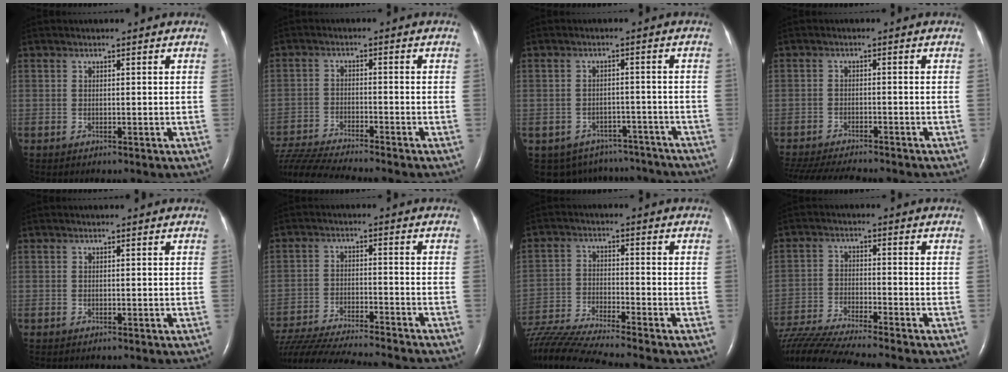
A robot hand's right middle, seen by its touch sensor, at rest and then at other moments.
{"total": 12.4, "force": [-11.4, -0.6, 4.7], "torque": [-0.090, -0.014, -0.199]}
{"total": 11.6, "force": [-10.0, 5.7, 1.4], "torque": [-0.028, 0.018, -0.113]}
{"total": 12.6, "force": [-11.2, 2.0, 5.4], "torque": [-0.102, -0.019, -0.164]}
{"total": 0.0}
{"total": 20.3, "force": [-18.4, 1.1, 8.5], "torque": [-0.165, -0.044, -0.283]}
{"total": 11.7, "force": [-10.6, -1.8, 4.7], "torque": [-0.080, -0.025, -0.187]}
{"total": 14.5, "force": [-12.9, -1.2, 6.4], "torque": [-0.121, -0.025, -0.223]}